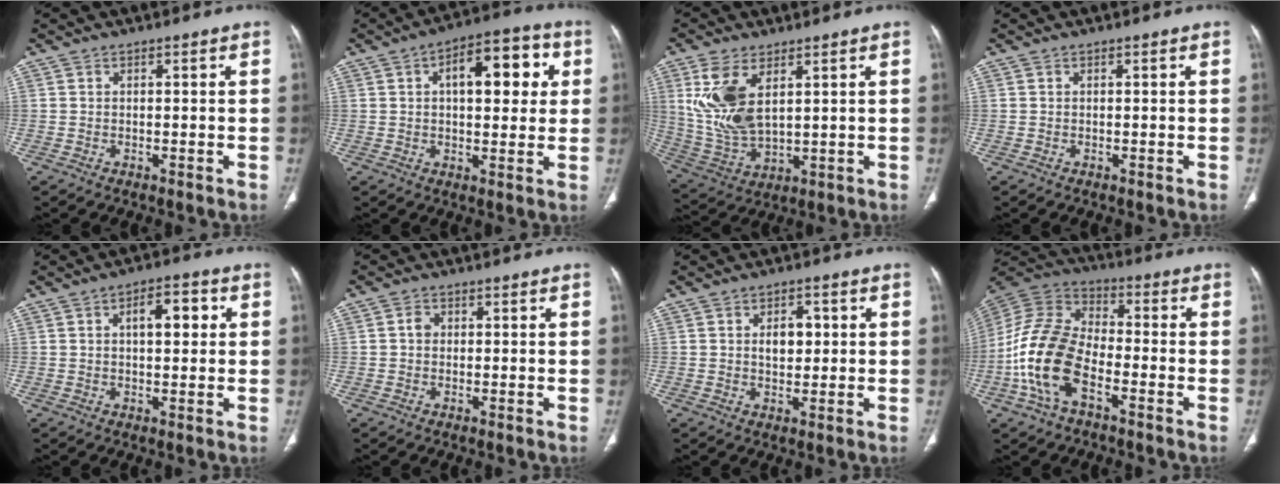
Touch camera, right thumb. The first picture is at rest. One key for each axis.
{"total": 13.5, "fx": 3.5, "fy": 6.6, "fz": 11.3, "tx": -0.123, "ty": 0.016, "tz": 0.045}
{"total": 12.4, "fx": 4.3, "fy": 6.3, "fz": 9.7, "tx": -0.207, "ty": -0.015, "tz": 0.102}
{"total": 0.0}
{"total": 6.8, "fx": 1.7, "fy": 3.3, "fz": 5.6, "tx": -0.069, "ty": 0.009, "tz": 0.022}
{"total": 2.0, "fx": 0.1, "fy": 1.7, "fz": 1.0, "tx": -0.011, "ty": 0.006, "tz": -0.001}
{"total": 4.8, "fx": 0.8, "fy": 3.1, "fz": 3.6, "tx": -0.040, "ty": 0.002, "tz": 0.013}
{"total": 16.3, "fx": -5.5, "fy": 8.9, "fz": 12.4, "tx": -0.256, "ty": 0.037, "tz": -0.110}